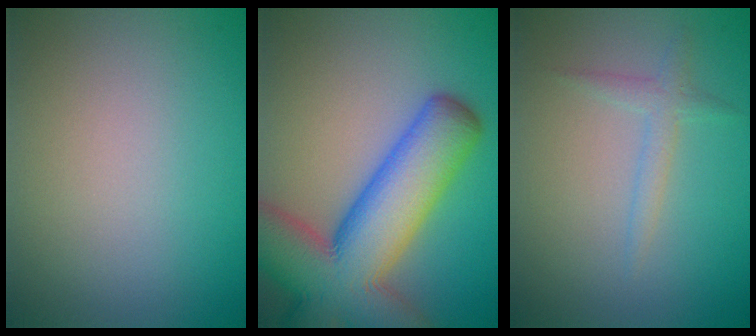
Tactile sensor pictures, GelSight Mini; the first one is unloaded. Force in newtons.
{"total": 13.4, "press": 13.3, "slide": 0.7}
{"total": 1.5, "press": 1.5, "slide": 0.1}